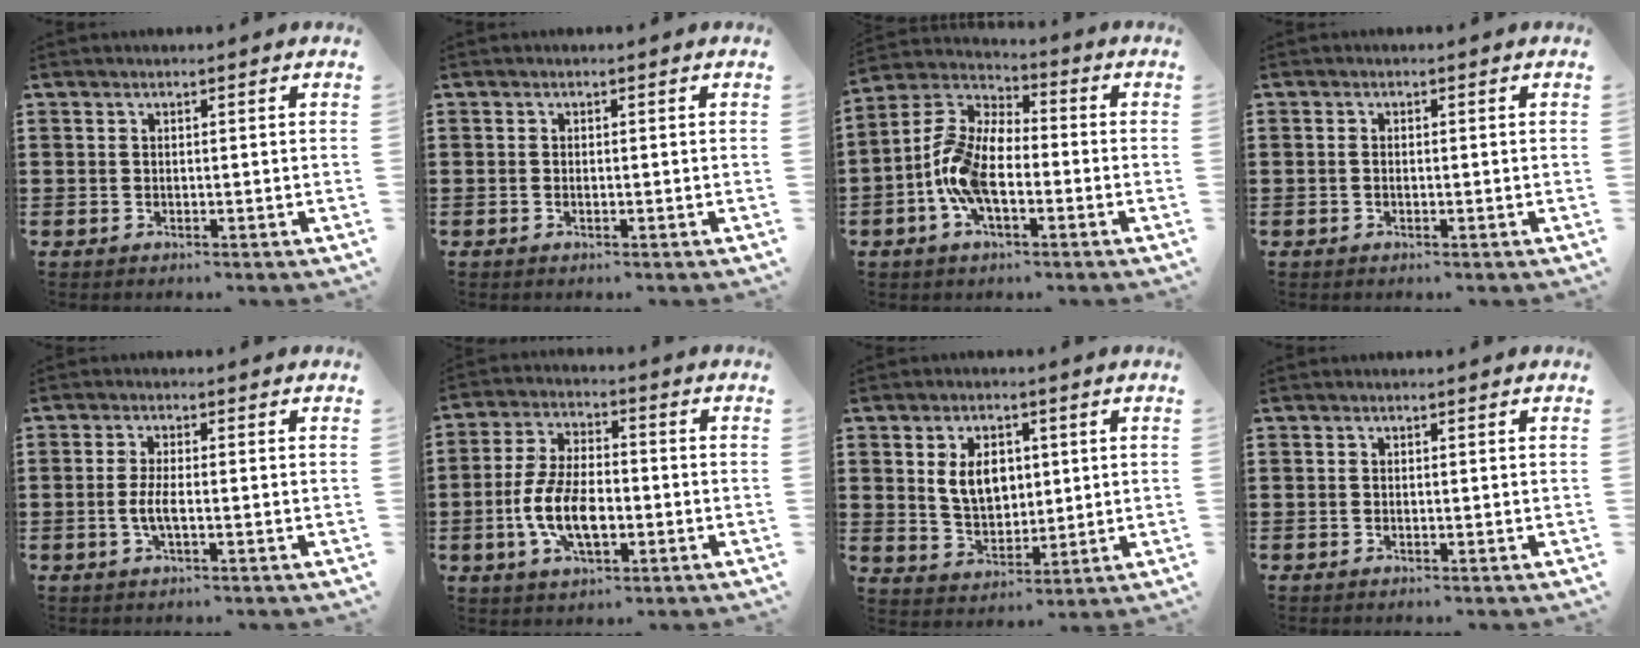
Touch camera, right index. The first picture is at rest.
{"total": 0.5, "force": [-0.2, 0.2, 0.5], "torque": [-0.011, -0.003, -0.003]}
{"total": 9.5, "force": [-2.5, 4.8, 7.8], "torque": [-0.200, -0.004, -0.057]}
{"total": 0.7, "force": [-0.2, 0.3, 0.6], "torque": [-0.014, -0.004, -0.004]}
{"total": 3.4, "force": [-0.9, 0.7, 3.2], "torque": [-0.072, -0.004, -0.021]}
{"total": 8.9, "force": [-2.4, 4.3, 7.4], "torque": [-0.176, -0.006, -0.051]}
{"total": 6.6, "force": [1.4, 4.5, 4.6], "torque": [-0.088, 0.011, 0.020]}
{"total": 0.0}